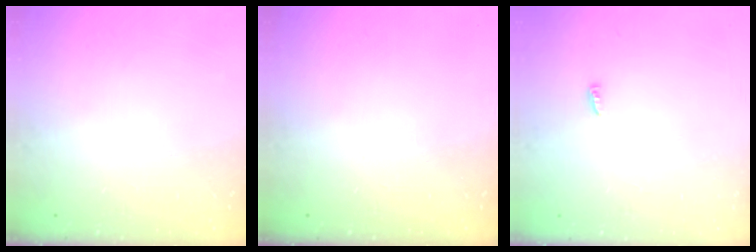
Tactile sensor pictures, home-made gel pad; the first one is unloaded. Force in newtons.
{"total": 0.0}
{"total": 3.6, "press": 3.6, "slide": 0.4}